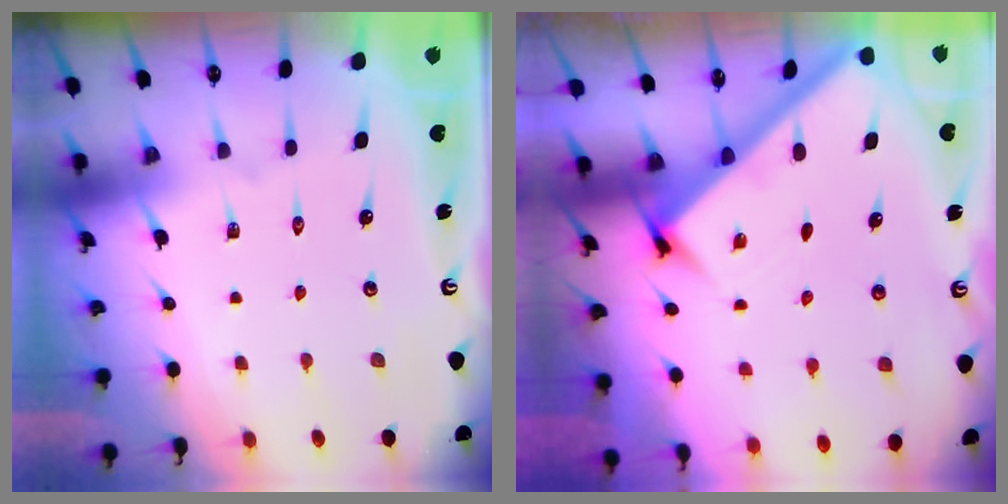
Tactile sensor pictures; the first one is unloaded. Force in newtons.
{"total": 2.7, "press": 2.7, "slide": 0.4}